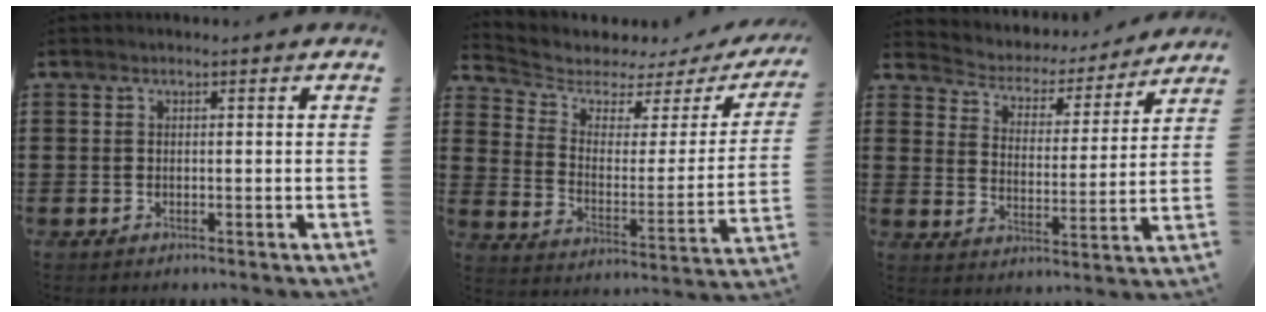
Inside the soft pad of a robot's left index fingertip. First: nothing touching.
{"total": 3.9, "force": [3.2, 1.9, 1.2], "torque": [-0.050, -0.023, 0.049]}
{"total": 3.4, "force": [3.3, 0.9, -0.1], "torque": [-0.023, -0.028, 0.048]}